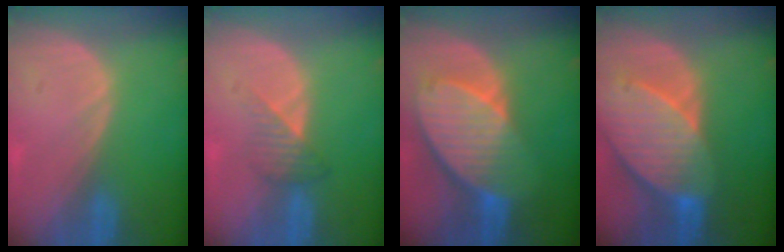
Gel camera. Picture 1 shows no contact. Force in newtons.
{"total": 3.2, "press": 3.0, "slide": 1.1}
{"total": 10.2, "press": 8.8, "slide": 5.0}
{"total": 10.4, "press": 9.1, "slide": 5.0}